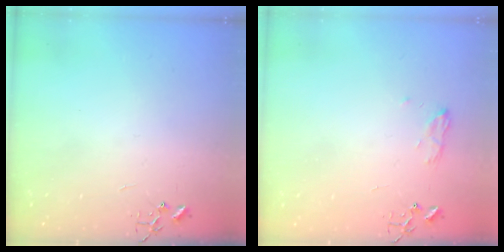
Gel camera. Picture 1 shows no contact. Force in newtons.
{"total": 8.0, "press": 8.0, "slide": 0.8}